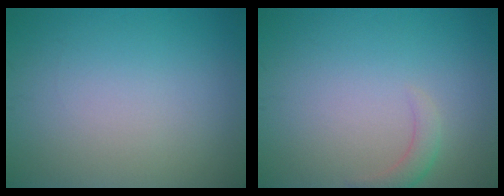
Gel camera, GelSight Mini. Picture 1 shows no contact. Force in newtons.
{"total": 1.6, "press": 1.6, "slide": 0.3}